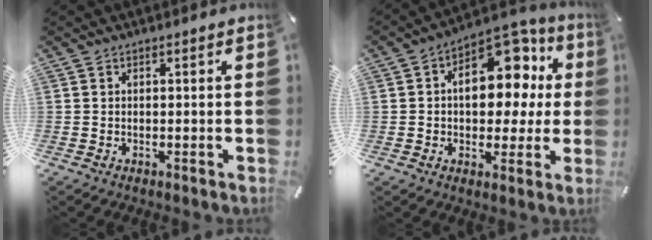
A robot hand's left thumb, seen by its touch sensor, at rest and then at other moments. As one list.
[{"total": 15.9, "force": [4.0, 10.6, 11.1], "torque": [-0.146, -0.022, 0.072]}]